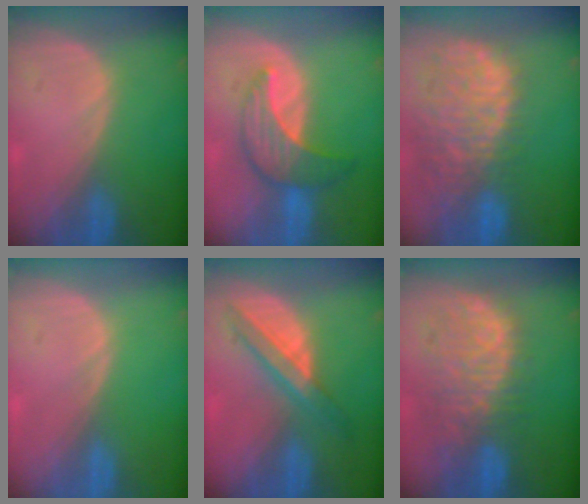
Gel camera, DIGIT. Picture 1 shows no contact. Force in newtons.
{"total": 7.0, "press": 6.9, "slide": 1.0}
{"total": 13.7, "press": 11.2, "slide": 7.9}
{"total": 0.0}
{"total": 5.7, "press": 5.6, "slide": 1.4}
{"total": 10.9, "press": 9.4, "slide": 5.4}